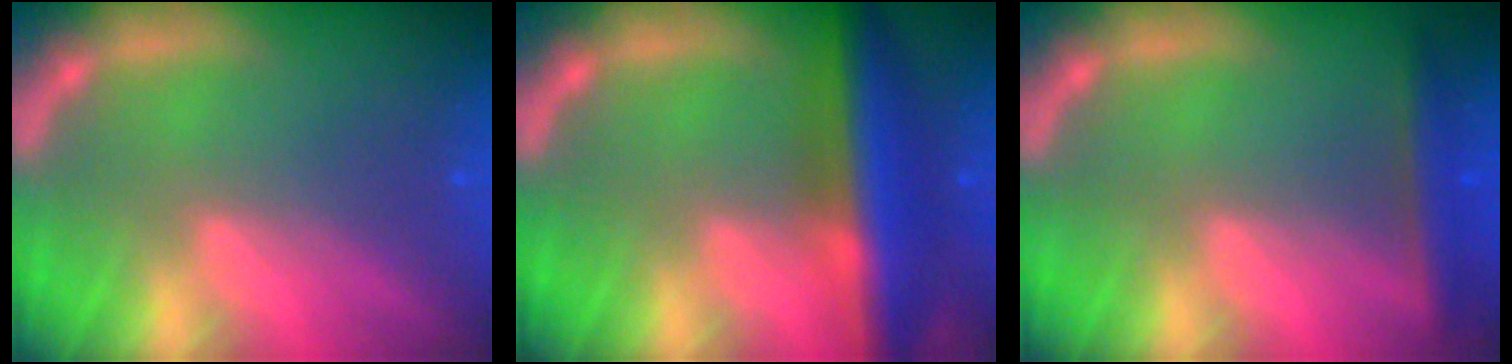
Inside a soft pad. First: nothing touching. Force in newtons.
{"total": 8.0}
{"total": 2.9}